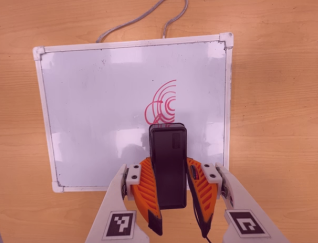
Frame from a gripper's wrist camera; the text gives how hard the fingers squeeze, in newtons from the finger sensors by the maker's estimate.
{"total": 6.9, "left": 5.7, "right": 8.0}